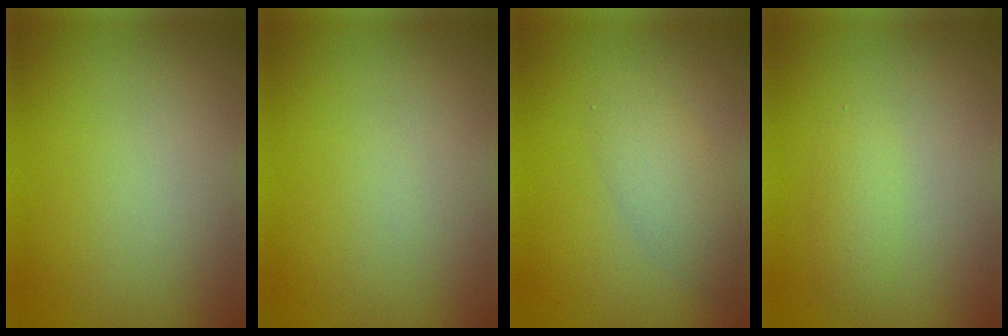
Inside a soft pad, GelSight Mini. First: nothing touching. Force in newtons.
{"total": 0.0}
{"total": 2.8, "press": 2.8, "slide": 0.0}
{"total": 1.5, "press": 1.5, "slide": 0.1}